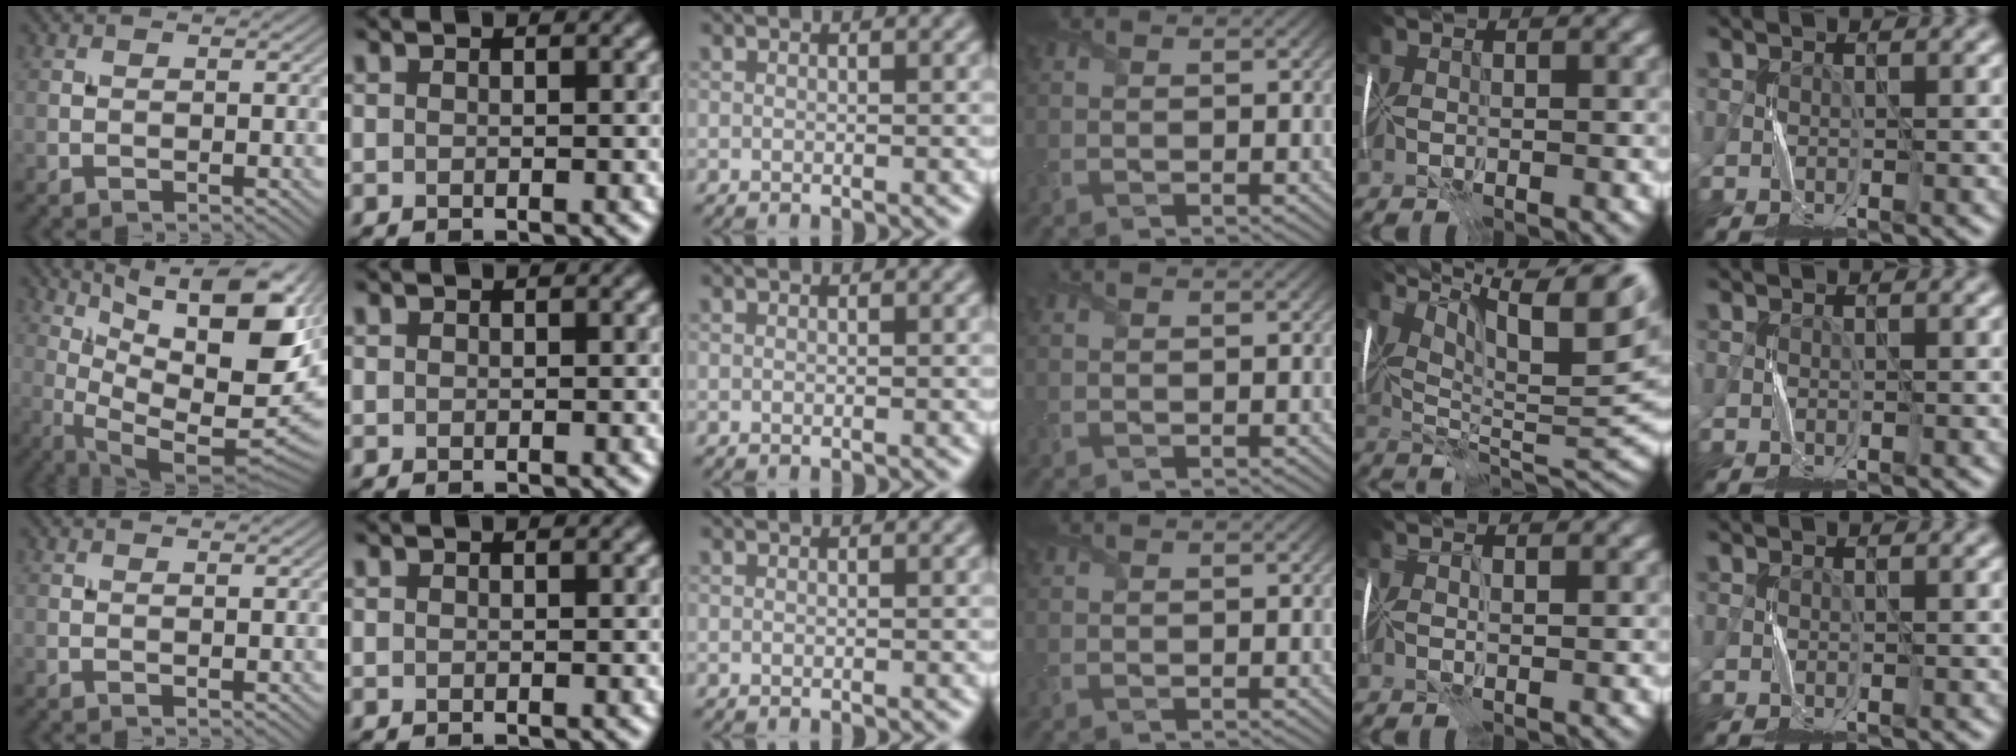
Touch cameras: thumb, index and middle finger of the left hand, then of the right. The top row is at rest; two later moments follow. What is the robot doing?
{"motion": "fold", "object": "handkerchief"}